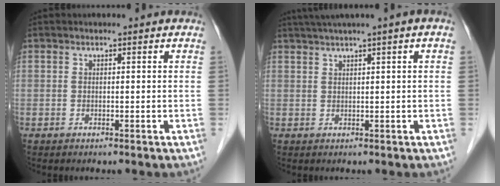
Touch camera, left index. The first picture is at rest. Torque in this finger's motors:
{"motor_torque": [-0.04, -0.66, 0.72, 0.17]}